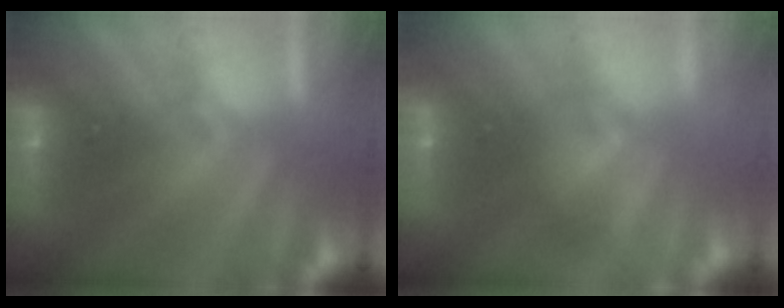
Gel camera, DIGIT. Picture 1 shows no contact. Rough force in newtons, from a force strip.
{"total": 1.3}